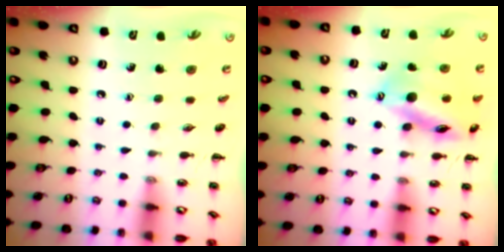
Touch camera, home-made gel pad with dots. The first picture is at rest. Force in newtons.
{"total": 16.0, "press": 15.8, "slide": 2.4}